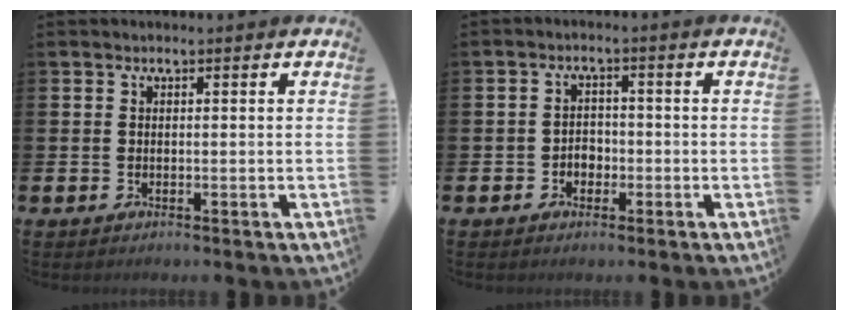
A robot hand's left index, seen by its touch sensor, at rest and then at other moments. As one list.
[{"total": 2.3, "force": [-1.1, 1.9, 0.9], "torque": [-0.011, 0.002, -0.027]}]